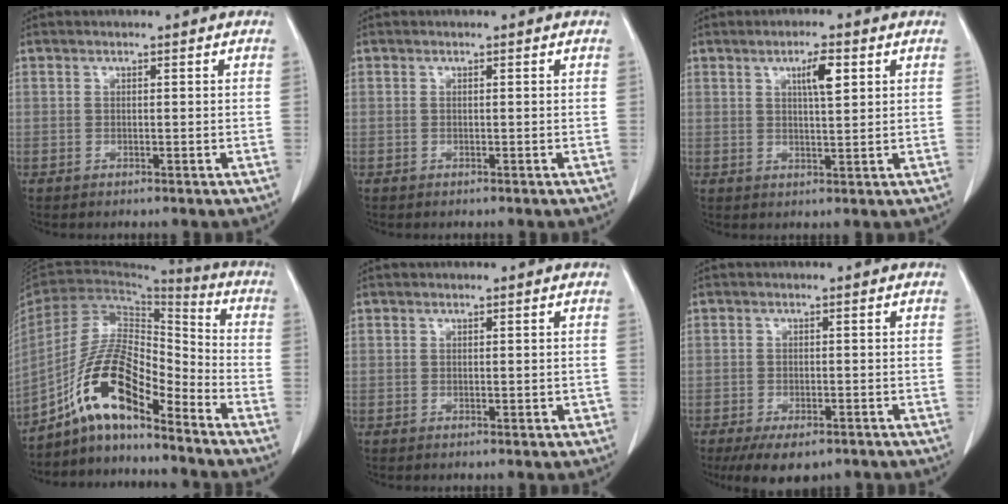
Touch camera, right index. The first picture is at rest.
{"total": 0.0}
{"total": 4.3, "force": [1.8, 0.6, 3.8], "torque": [-0.065, -0.001, 0.031]}
{"total": 13.0, "force": [-8.6, 3.1, 9.3], "torque": [-0.182, 0.027, -0.155]}
{"total": 1.2, "force": [-0.2, 0.5, 1.0], "torque": [-0.014, 0.002, 0.000]}
{"total": 6.2, "force": [-4.3, 2.7, 3.4], "torque": [-0.052, -0.007, -0.065]}